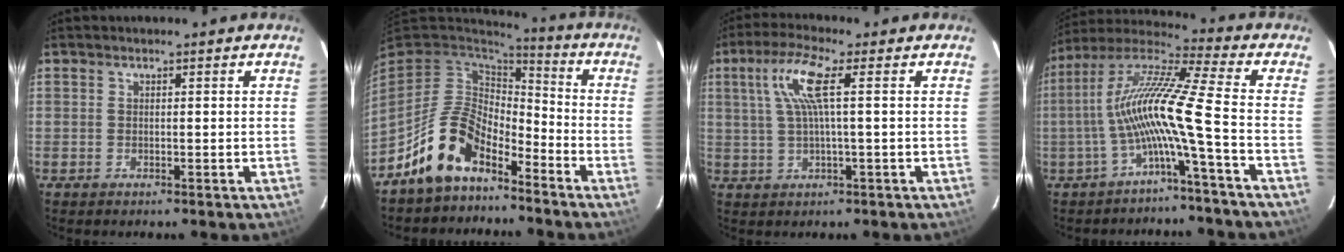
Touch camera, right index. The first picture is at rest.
{"total": 12.4, "force": [-8.2, 6.1, 7.0], "torque": [-0.148, 0.017, -0.152]}
{"total": 7.2, "force": [1.7, 0.2, 7.0], "torque": [-0.136, 0.007, 0.038]}
{"total": 12.6, "force": [-3.9, -1.4, 11.9], "torque": [-0.220, 0.006, -0.079]}